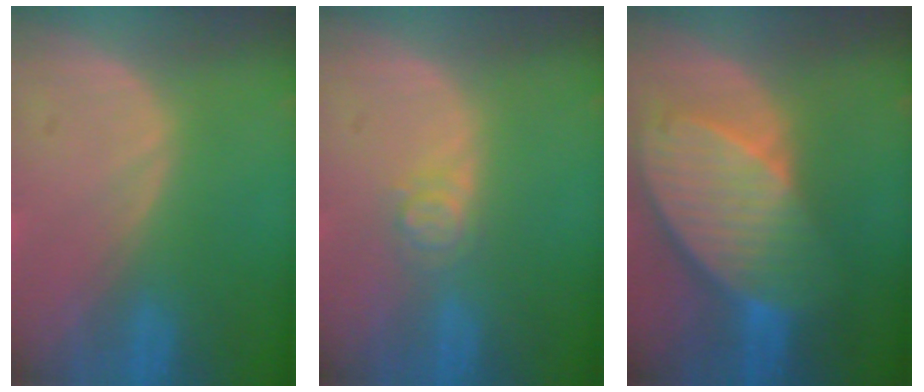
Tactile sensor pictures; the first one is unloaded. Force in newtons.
{"total": 2.6, "press": 2.6, "slide": 0.3}
{"total": 10.2, "press": 8.8, "slide": 5.2}